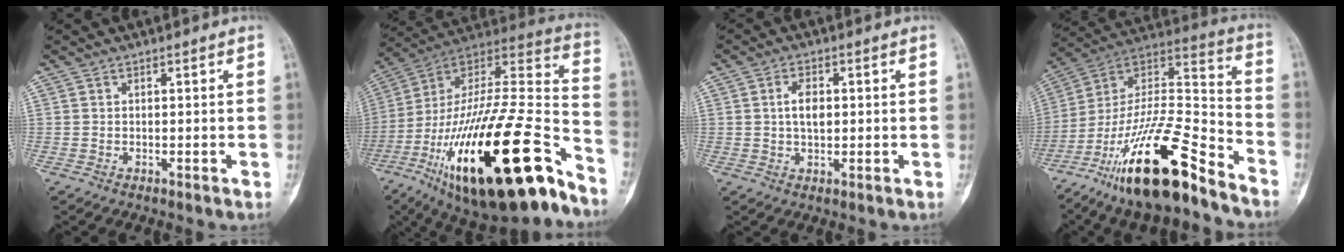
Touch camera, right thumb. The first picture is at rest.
{"total": 38.1, "force": [-19.0, 12.3, 30.7], "torque": [-0.505, 0.057, -0.306]}
{"total": 4.3, "force": [0.5, 2.4, 3.5], "torque": [-0.062, 0.001, 0.008]}
{"total": 24.9, "force": [-16.7, 6.4, 17.4], "torque": [-0.329, 0.076, -0.291]}